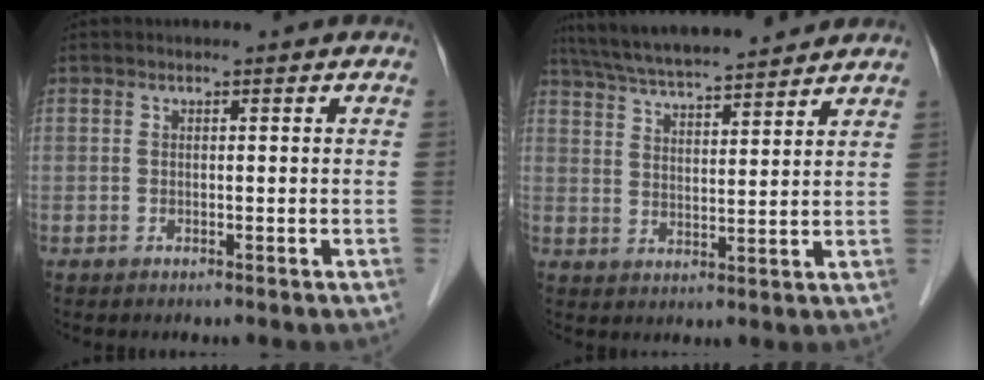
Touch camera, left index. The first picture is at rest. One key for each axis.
{"total": 14.5, "fx": 13.0, "fy": 1.2, "fz": 6.3, "tx": -0.117, "ty": 0.027, "tz": 0.211}